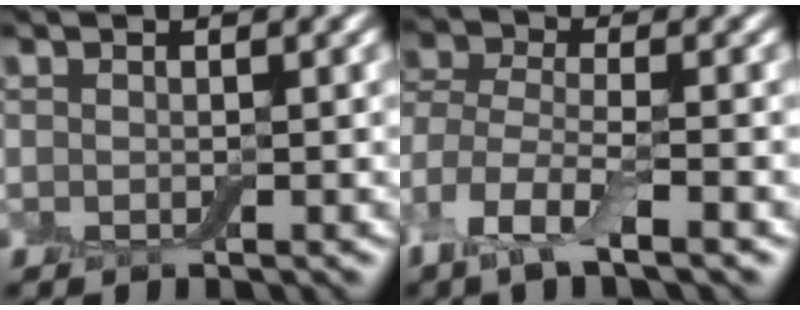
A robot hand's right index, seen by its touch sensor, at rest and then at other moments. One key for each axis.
{"total": 6.8, "fx": -3.2, "fy": 3.3, "fz": 5.1, "tx": -0.111, "ty": -0.005, "tz": -0.071}